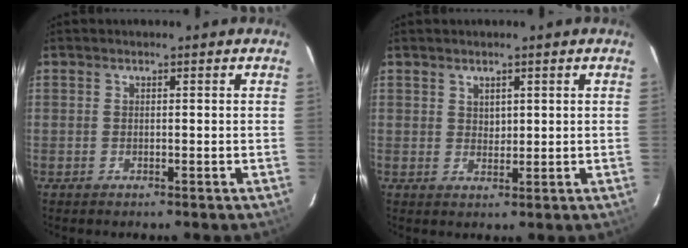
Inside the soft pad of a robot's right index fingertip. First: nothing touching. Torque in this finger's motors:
{"motor_torque": [-0.08, 0.01, -0.01, 0.00]}